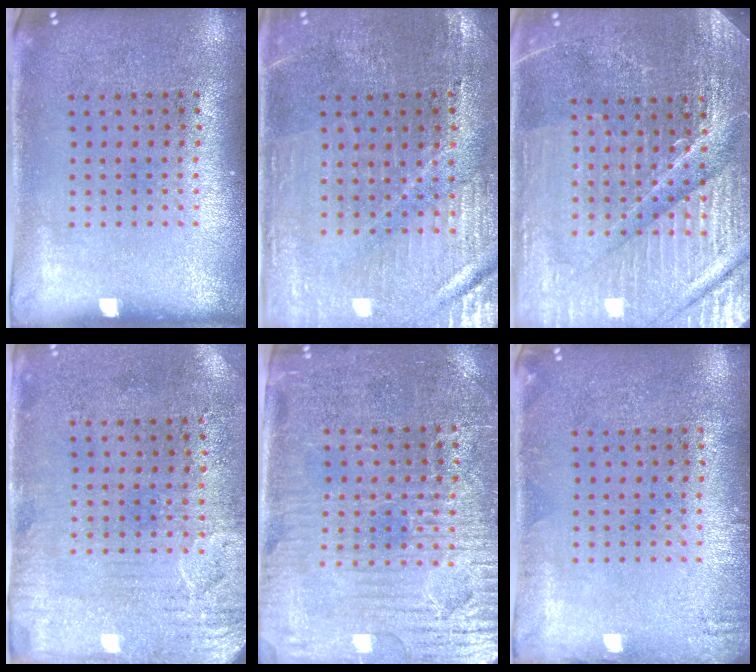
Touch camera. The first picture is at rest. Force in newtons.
{"total": 1.1, "press": 1.1, "slide": 0.2}
{"total": 5.2, "press": 4.8, "slide": 1.8}
{"total": 3.3, "press": 2.7, "slide": 2.0}
{"total": 3.9, "press": 3.4, "slide": 1.7}
{"total": 1.0, "press": 1.0, "slide": 0.2}